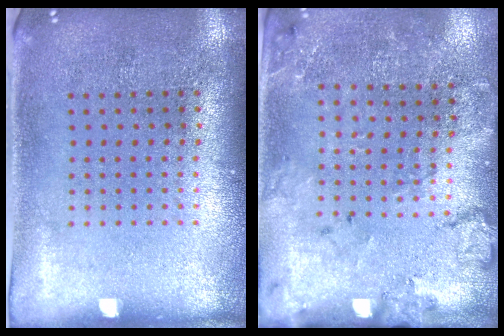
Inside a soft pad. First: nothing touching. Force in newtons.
{"total": 1.7, "press": 1.6, "slide": 0.8}